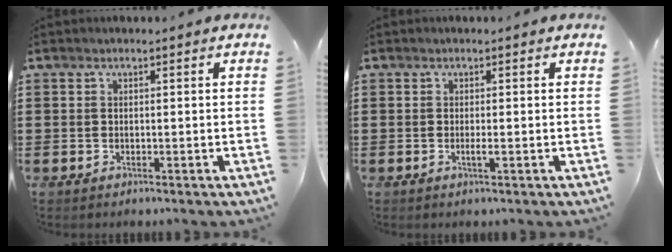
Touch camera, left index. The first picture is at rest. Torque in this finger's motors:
{"motor_torque": [0.27, 0.08, 0.05, 0.01]}